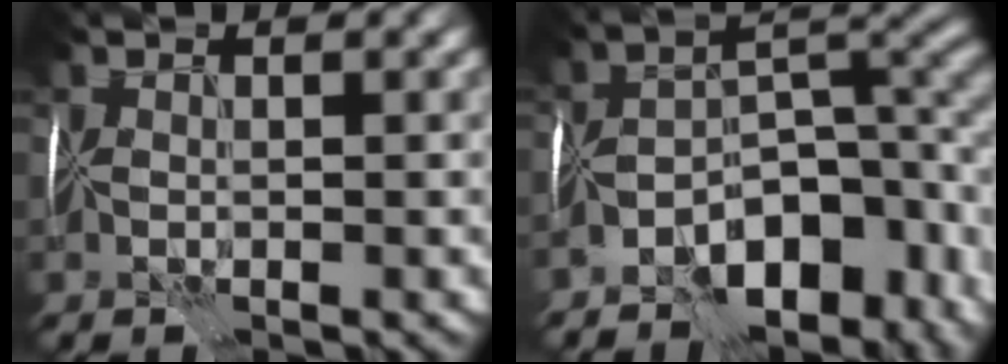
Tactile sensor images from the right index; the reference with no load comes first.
{"total": 11.8, "force": [-6.5, 5.6, 8.1], "torque": [-0.109, 0.001, -0.102]}